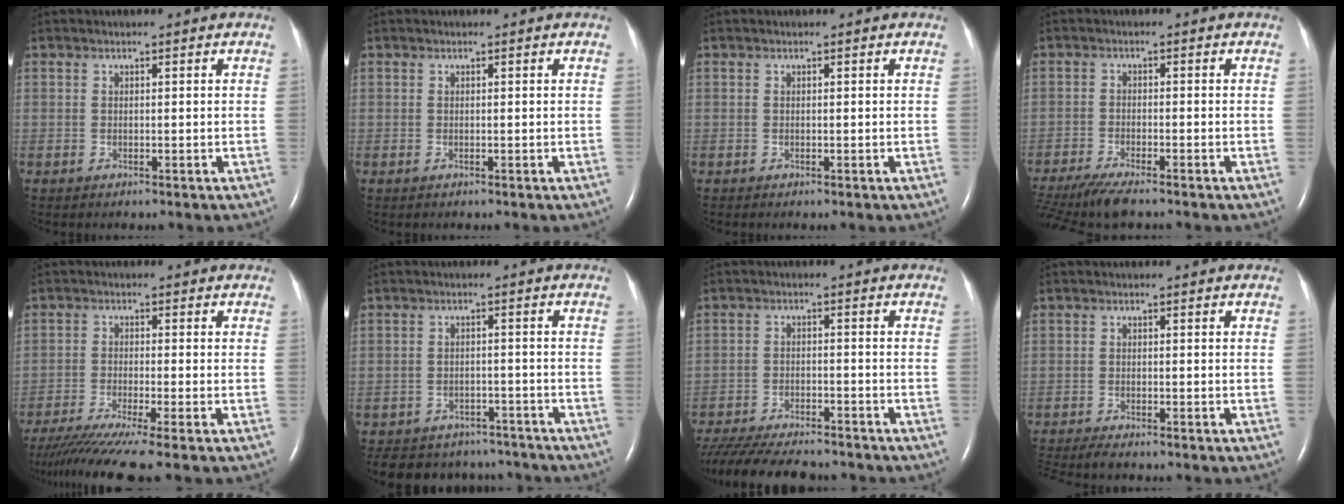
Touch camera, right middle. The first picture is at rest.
{"total": 0.0}
{"total": 0.0}
{"total": 9.2, "force": [-7.5, 1.3, 5.2], "torque": [-0.092, -0.024, -0.127]}
{"total": 9.0, "force": [-7.3, -1.6, 5.1], "torque": [-0.078, -0.031, -0.118]}
{"total": 12.2, "force": [-10.9, 4.9, 2.2], "torque": [-0.044, 0.013, -0.133]}
{"total": 16.7, "force": [-14.8, 3.3, 7.2], "torque": [-0.161, -0.032, -0.217]}
{"total": 5.3, "force": [-4.7, 0.5, 2.4], "torque": [-0.038, -0.016, -0.078]}